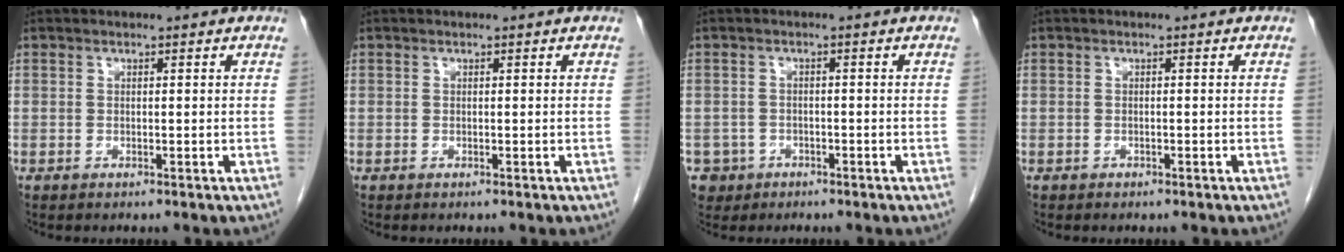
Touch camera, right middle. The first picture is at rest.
{"total": 0.0}
{"total": 3.6, "force": [-1.8, 3.1, -0.1], "torque": [0.006, 0.012, -0.031]}
{"total": 0.0}